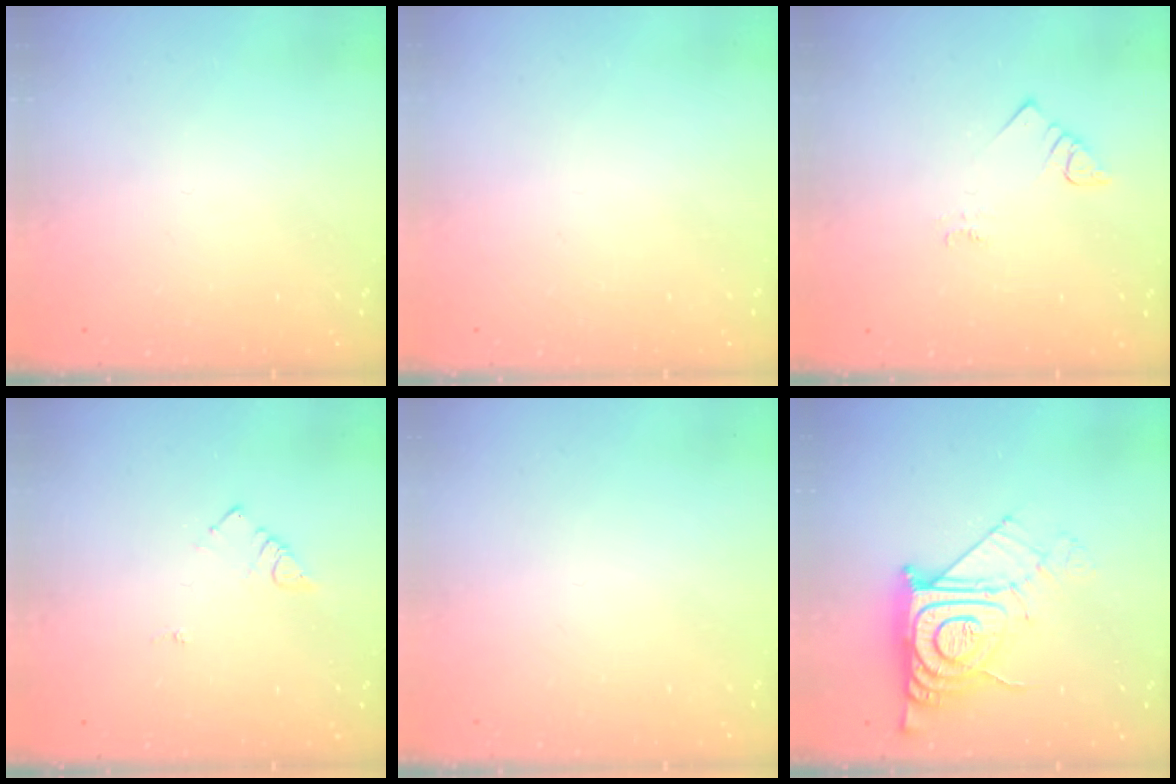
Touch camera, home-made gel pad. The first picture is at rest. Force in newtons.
{"total": 1.6, "press": 1.6, "slide": 0.1}
{"total": 2.1, "press": 2.1, "slide": 0.4}
{"total": 3.9, "press": 3.9, "slide": 0.5}
{"total": 1.6, "press": 1.6, "slide": 0.1}
{"total": 18.7, "press": 18.6, "slide": 1.4}